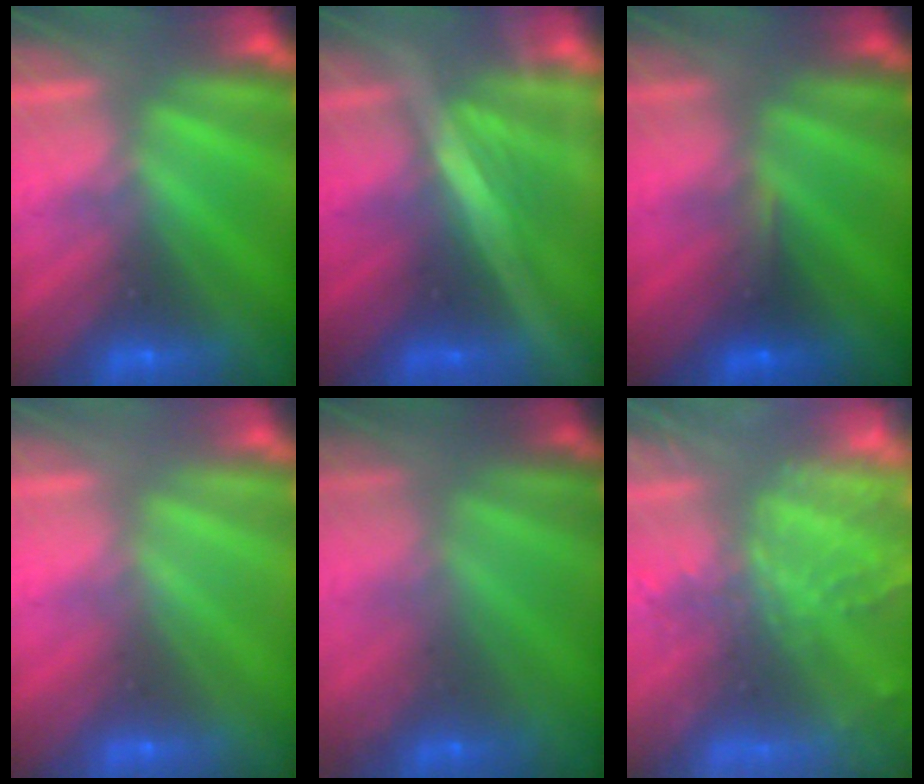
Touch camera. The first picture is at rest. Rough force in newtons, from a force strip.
{"total": 1.2}
{"total": 3.6}
{"total": 3.3}
{"total": 5.7}
{"total": 5.8}